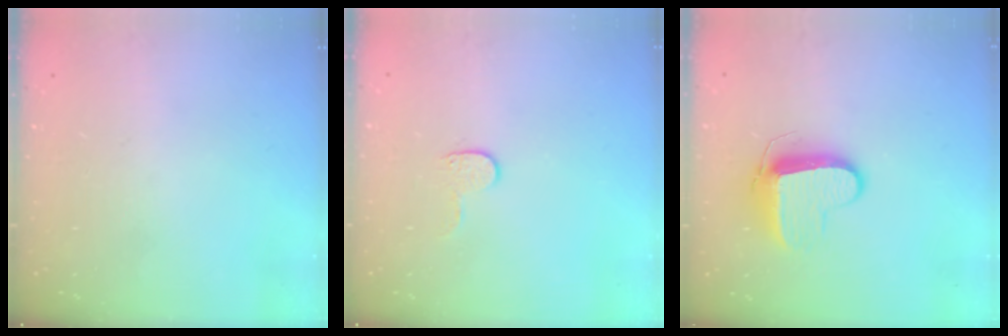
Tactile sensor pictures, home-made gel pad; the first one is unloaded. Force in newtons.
{"total": 3.9, "press": 3.9, "slide": 0.4}
{"total": 9.7, "press": 9.7, "slide": 0.4}